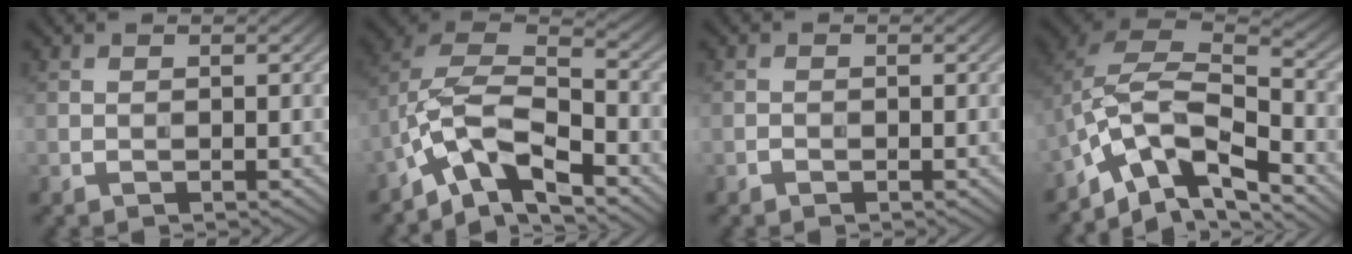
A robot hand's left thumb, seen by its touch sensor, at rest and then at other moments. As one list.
[{"total": 10.6, "force": [-6.7, 4.4, 7.0], "torque": [-0.132, 0.001, -0.143]}, {"total": 0.5, "force": [-0.4, 0.3, 0.1], "torque": [-0.001, -0.002, -0.008]}, {"total": 11.3, "force": [-7.0, 5.2, 7.2], "torque": [-0.140, -0.003, -0.143]}]